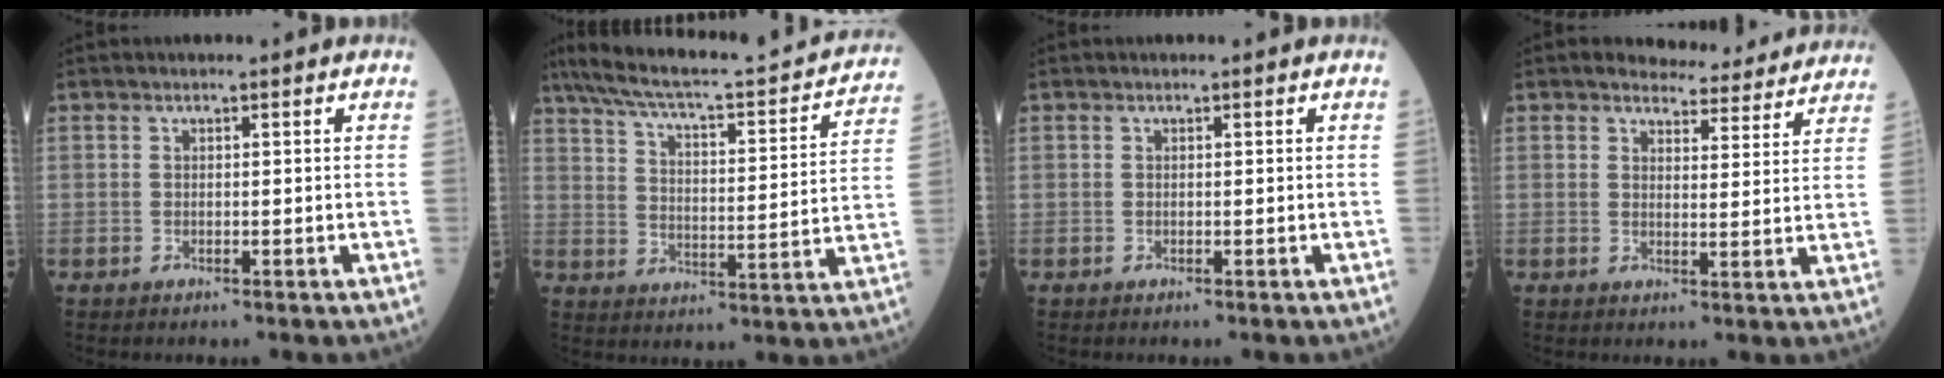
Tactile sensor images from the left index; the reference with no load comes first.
{"total": 24.9, "force": [21.7, 4.0, 11.6], "torque": [-0.184, 0.003, 0.286]}
{"total": 0.0}
{"total": 9.0, "force": [8.7, 2.3, 1.0], "torque": [0.002, -0.008, 0.092]}